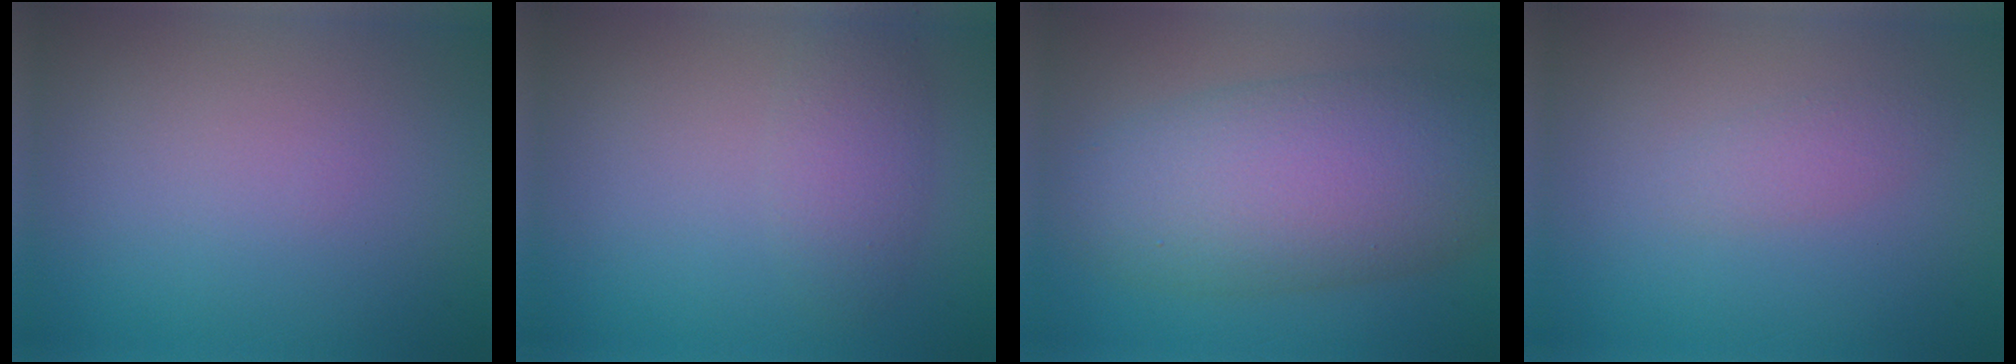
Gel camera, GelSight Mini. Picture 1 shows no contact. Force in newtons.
{"total": 2.4, "press": 2.4, "slide": 0.1}
{"total": 9.6, "press": 9.6, "slide": 0.3}
{"total": 1.3, "press": 1.3, "slide": 0.0}